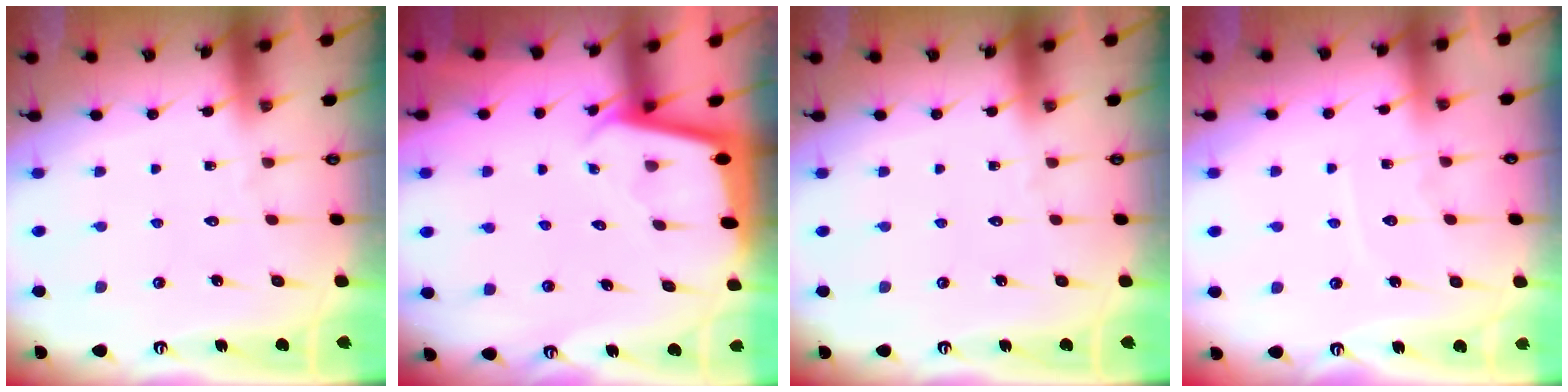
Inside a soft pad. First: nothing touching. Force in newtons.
{"total": 1.8, "press": 1.8, "slide": 0.2}
{"total": 0.0}
{"total": 5.0, "press": 4.9, "slide": 0.6}